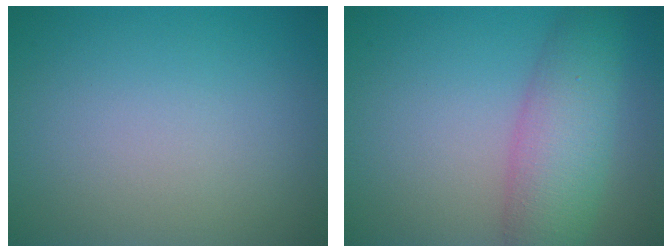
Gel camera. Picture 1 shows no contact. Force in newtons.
{"total": 6.3, "press": 6.3, "slide": 0.2}